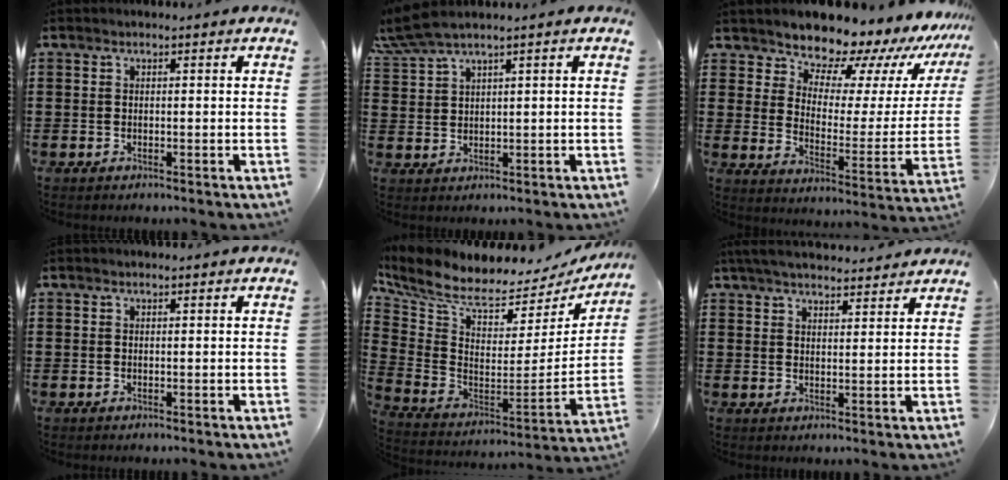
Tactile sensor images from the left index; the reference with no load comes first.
{"total": 3.9, "force": [3.0, 0.5, 2.5], "torque": [-0.067, -0.003, 0.051]}
{"total": 10.7, "force": [10.0, 3.0, 2.1], "torque": [-0.065, -0.090, 0.173]}
{"total": 0.0}
{"total": 6.8, "force": [5.6, 1.8, 3.4], "torque": [-0.097, -0.056, 0.093]}
{"total": 4.7, "force": [4.5, 0.6, 1.4], "torque": [-0.041, -0.012, 0.082]}